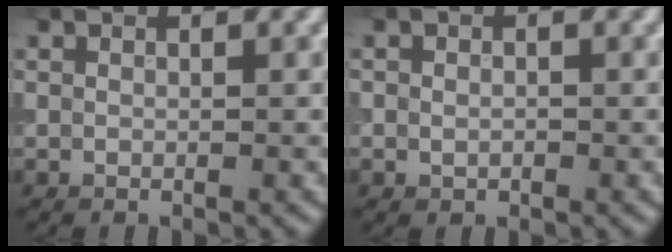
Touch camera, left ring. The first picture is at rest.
{"total": 0.9, "force": [-0.2, 0.8, 0.5], "torque": [-0.004, -0.003, -0.003]}